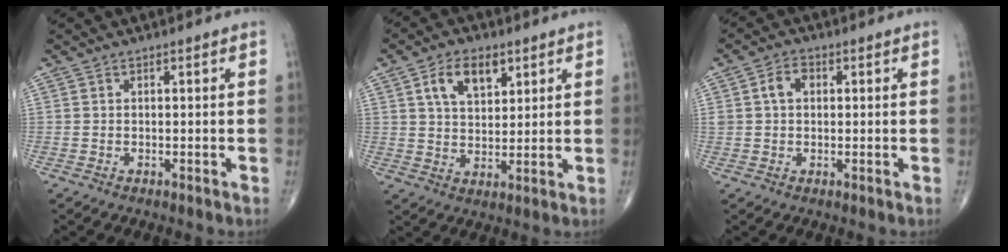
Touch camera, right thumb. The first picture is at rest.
{"total": 8.4, "force": [3.9, 5.0, 5.6], "torque": [-0.078, -0.015, 0.070]}
{"total": 4.0, "force": [0.8, 2.9, 2.7], "torque": [-0.047, 0.013, 0.014]}